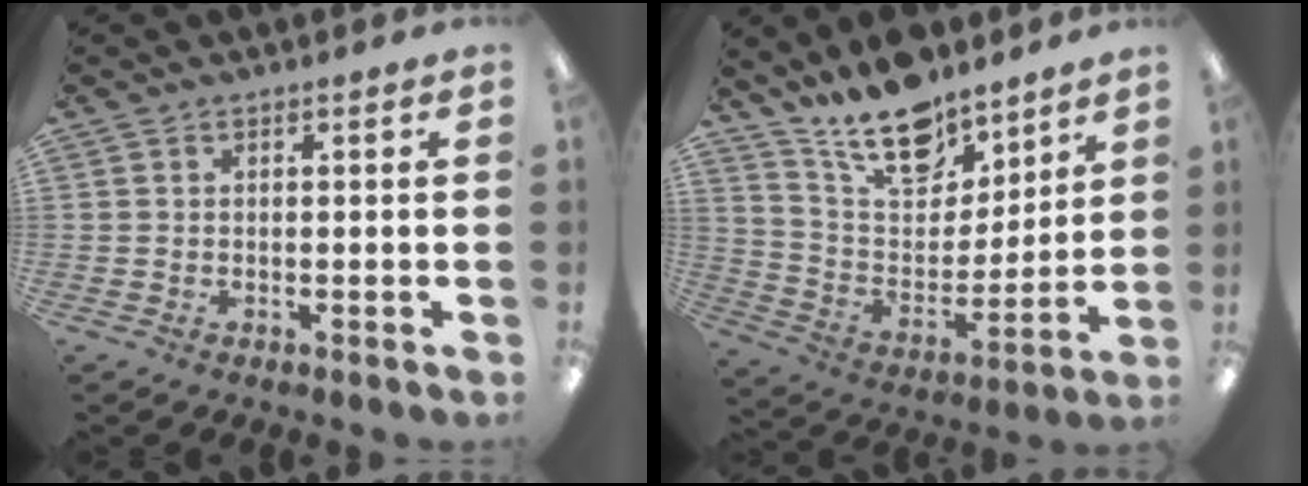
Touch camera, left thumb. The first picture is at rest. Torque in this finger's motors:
{"motor_torque": [0.58, 0.36, 1.50, -1.27, 0.14]}